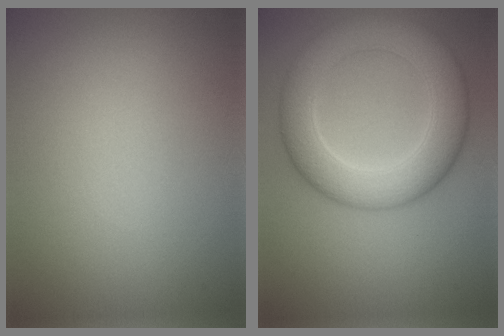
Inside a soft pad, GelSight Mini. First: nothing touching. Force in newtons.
{"total": 7.9, "press": 7.9, "slide": 0.5}